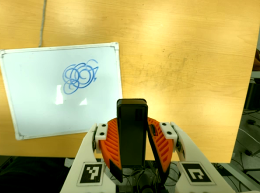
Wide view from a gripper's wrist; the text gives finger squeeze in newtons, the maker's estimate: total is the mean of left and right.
{"total": 5.6, "left": 4.7, "right": 6.6}